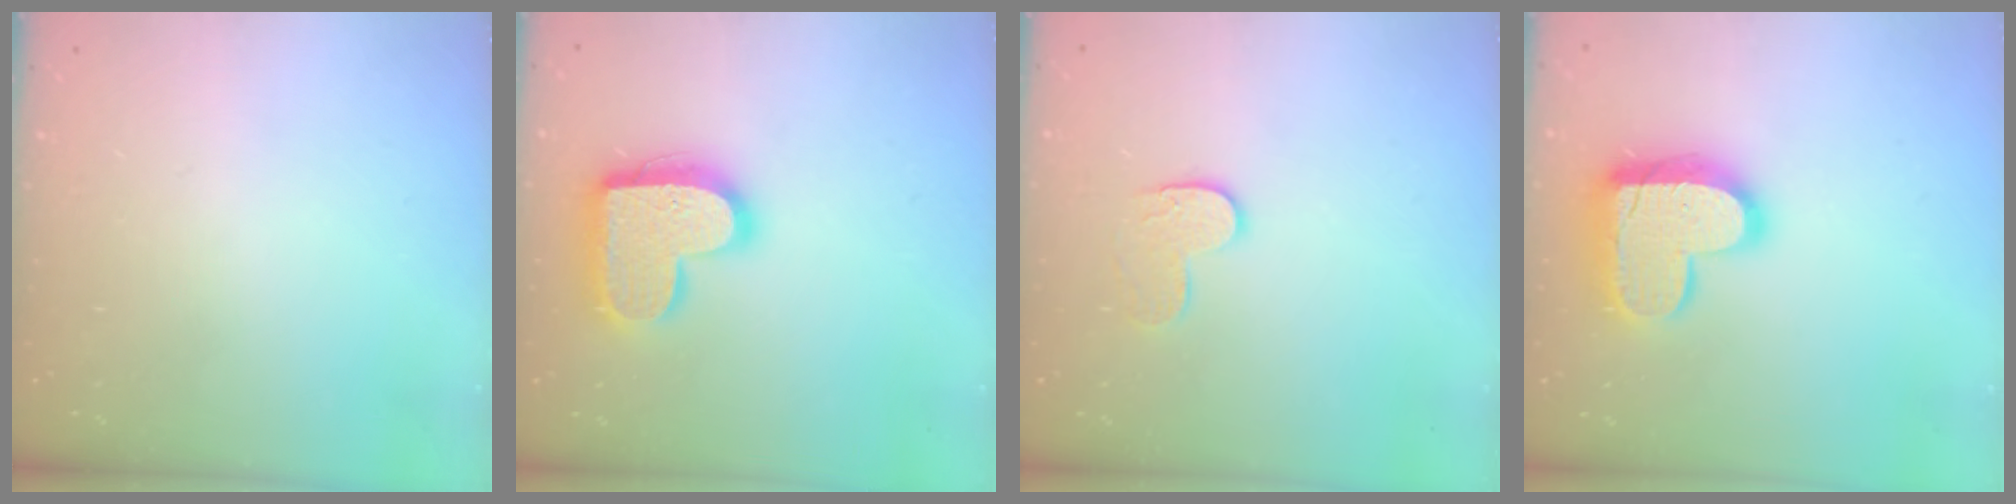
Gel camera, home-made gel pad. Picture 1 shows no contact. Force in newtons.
{"total": 18.5, "press": 18.5, "slide": 1.0}
{"total": 8.0, "press": 8.0, "slide": 0.4}
{"total": 17.2, "press": 17.1, "slide": 1.1}